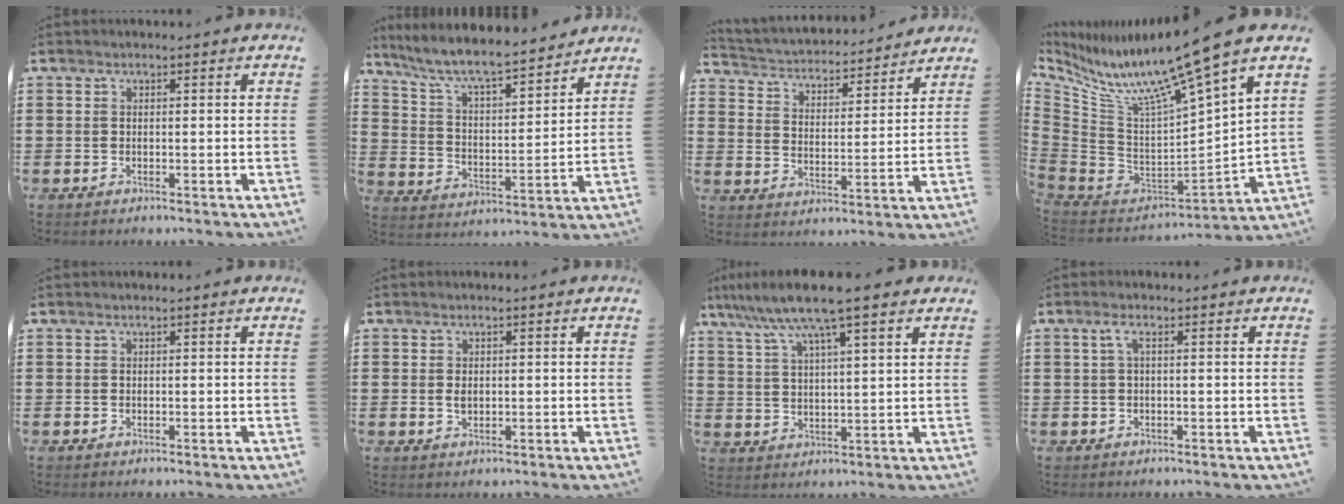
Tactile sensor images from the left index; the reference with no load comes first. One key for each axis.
{"total": 7.5, "fx": 6.7, "fy": 0.6, "fz": 3.4, "tx": -0.093, "ty": -0.041, "tz": 0.111}
{"total": 2.9, "fx": 2.9, "fy": 0.3, "fz": 0.0, "tx": -0.022, "ty": -0.030, "tz": 0.040}
{"total": 10.8, "fx": 8.2, "fy": -1.8, "fz": 6.8, "tx": -0.157, "ty": -0.075, "tz": 0.124}
{"total": 0.0}
{"total": 1.3, "fx": 0.1, "fy": 0.9, "fz": 1.0, "tx": -0.022, "ty": 0.004, "tz": 0.000}
{"total": 8.9, "fx": 6.7, "fy": 0.4, "fz": 5.9, "tx": -0.132, "ty": -0.017, "tz": 0.116}
{"total": 1.8, "fx": 0.1, "fy": 0.3, "fz": 1.8, "tx": -0.036, "ty": 0.002, "tz": 0.001}